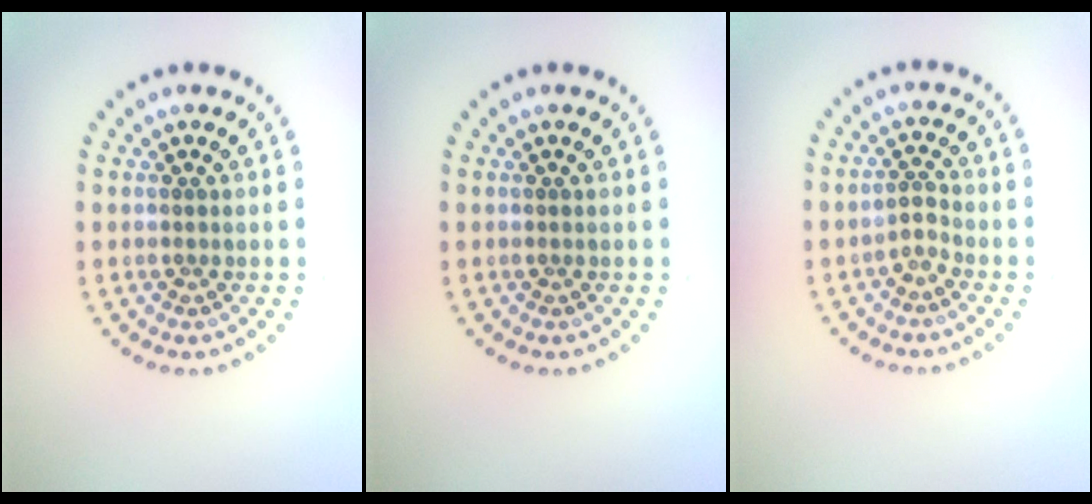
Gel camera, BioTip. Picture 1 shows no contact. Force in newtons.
{"total": 0.0}
{"total": 1.4, "press": 1.1, "slide": 0.9}